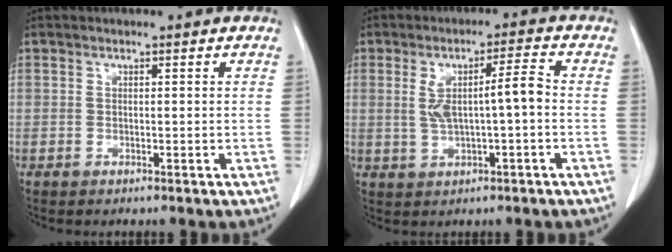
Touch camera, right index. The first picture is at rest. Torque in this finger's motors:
{"motor_torque": [0.27, 0.03, 0.18, 0.06]}